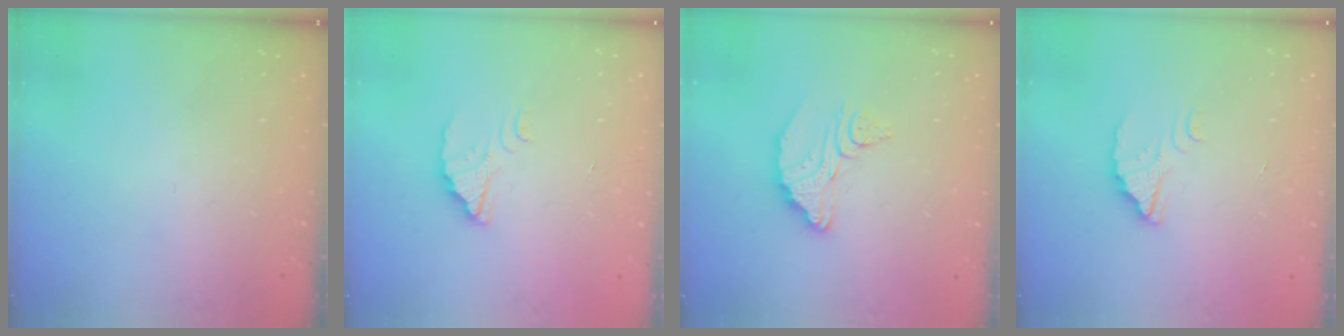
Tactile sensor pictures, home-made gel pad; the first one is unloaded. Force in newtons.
{"total": 1.6, "press": 1.6, "slide": 0.0}
{"total": 11.4, "press": 11.4, "slide": 1.1}
{"total": 1.6, "press": 1.6, "slide": 0.0}